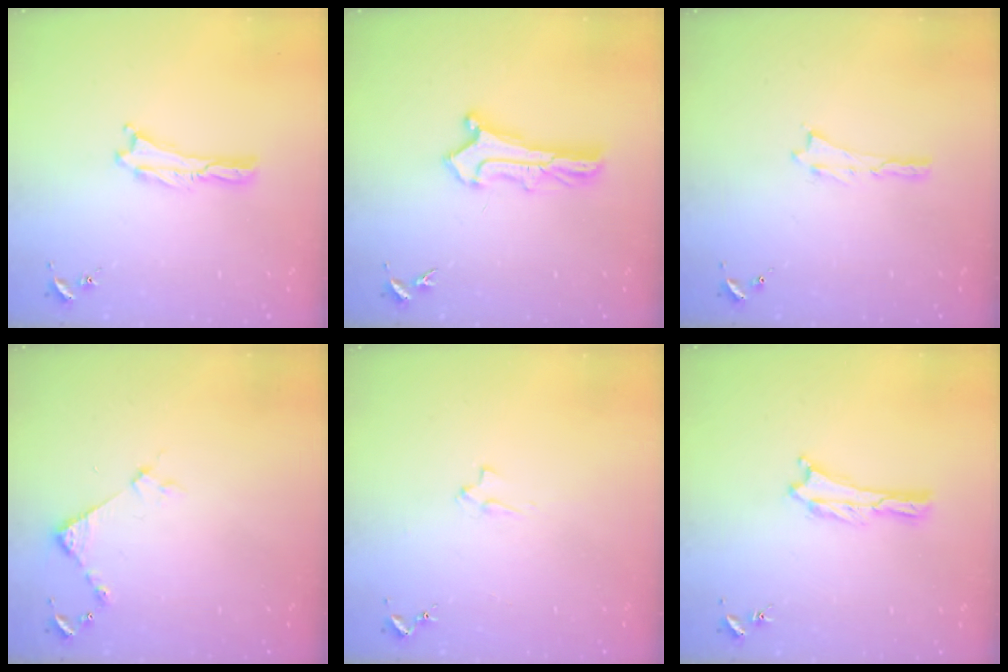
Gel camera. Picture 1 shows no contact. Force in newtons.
{"total": 2.9, "press": 2.9, "slide": 0.3}
{"total": 0.0}
{"total": 3.5, "press": 3.5, "slide": 0.3}
{"total": 2.1, "press": 2.1, "slide": 0.3}
{"total": 0.0}